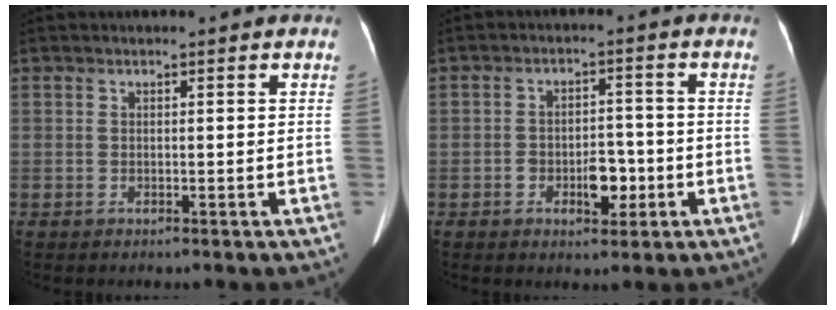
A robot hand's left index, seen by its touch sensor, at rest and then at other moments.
{"total": 5.0, "force": [-1.9, 2.7, 3.8], "torque": [-0.059, 0.009, -0.025]}